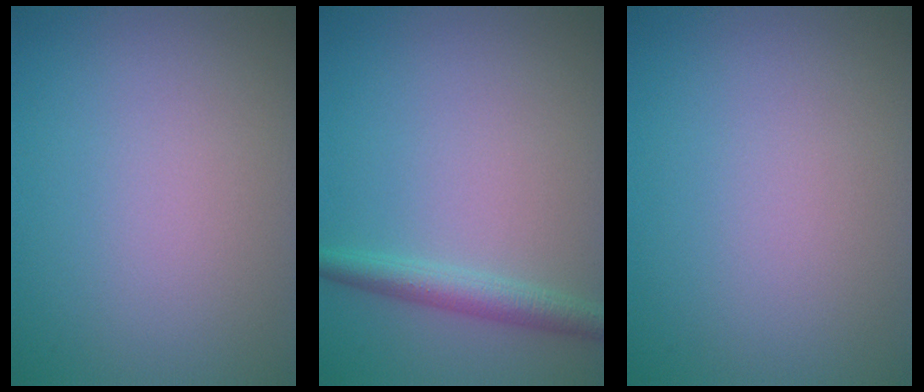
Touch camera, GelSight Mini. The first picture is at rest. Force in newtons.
{"total": 2.5, "press": 2.5, "slide": 0.1}
{"total": 0.0}